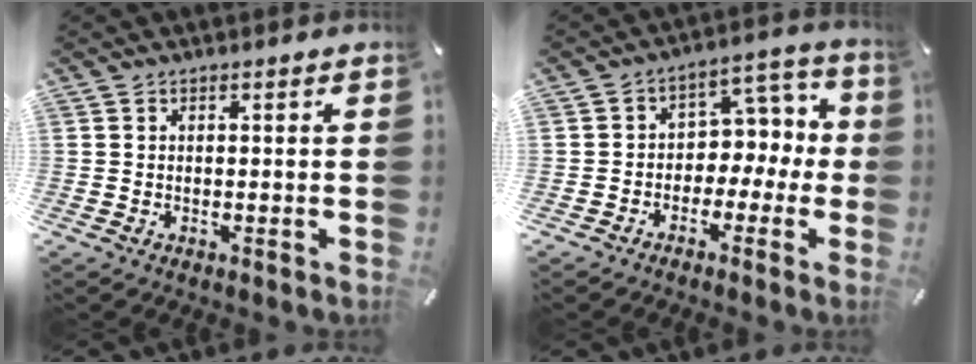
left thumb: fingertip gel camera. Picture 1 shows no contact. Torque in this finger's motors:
{"motor_torque": [0.29, 0.17, 0.04, 0.15, 0.00]}